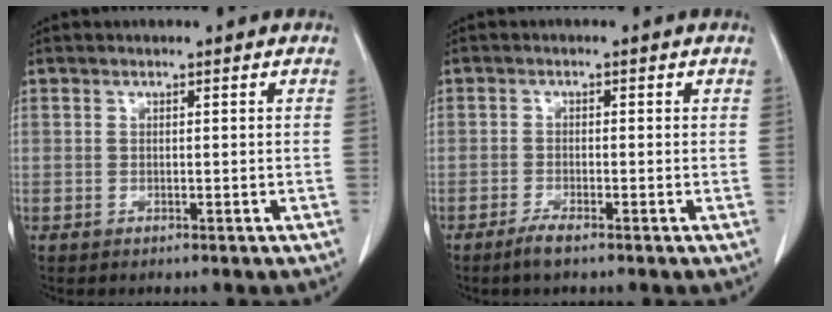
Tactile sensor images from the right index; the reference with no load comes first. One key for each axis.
{"total": 2.2, "fx": -1.6, "fy": 0.3, "fz": 1.5, "tx": -0.031, "ty": -0.002, "tz": -0.033}